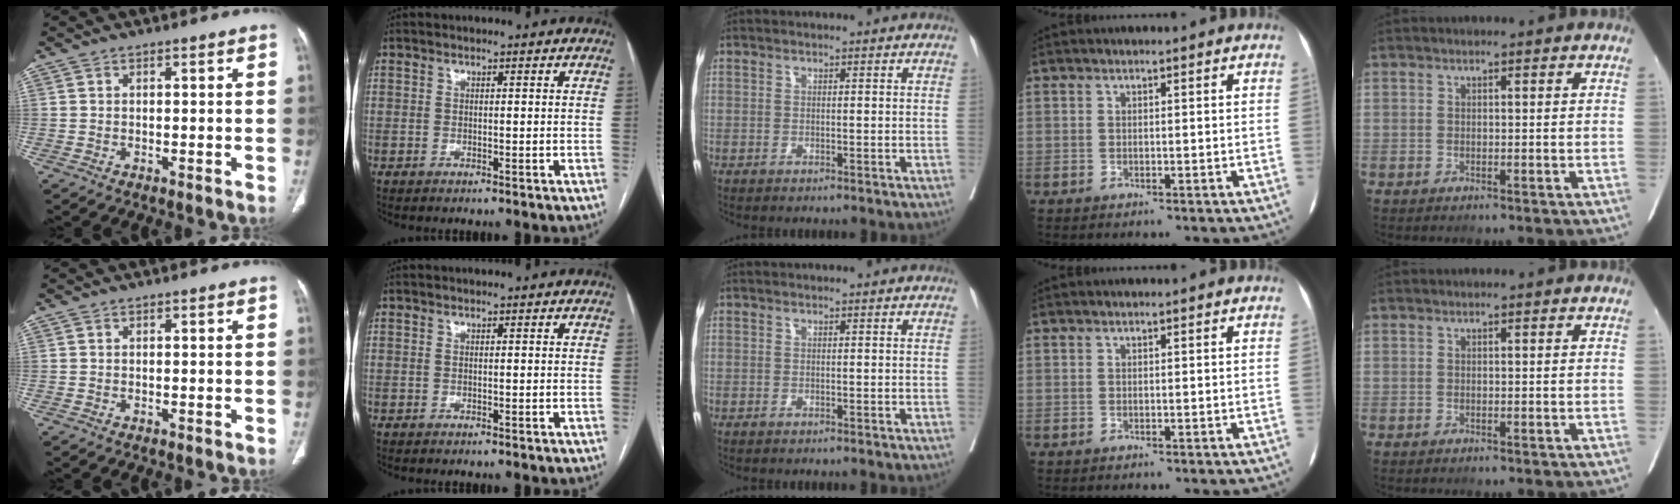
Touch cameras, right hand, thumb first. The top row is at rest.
{}